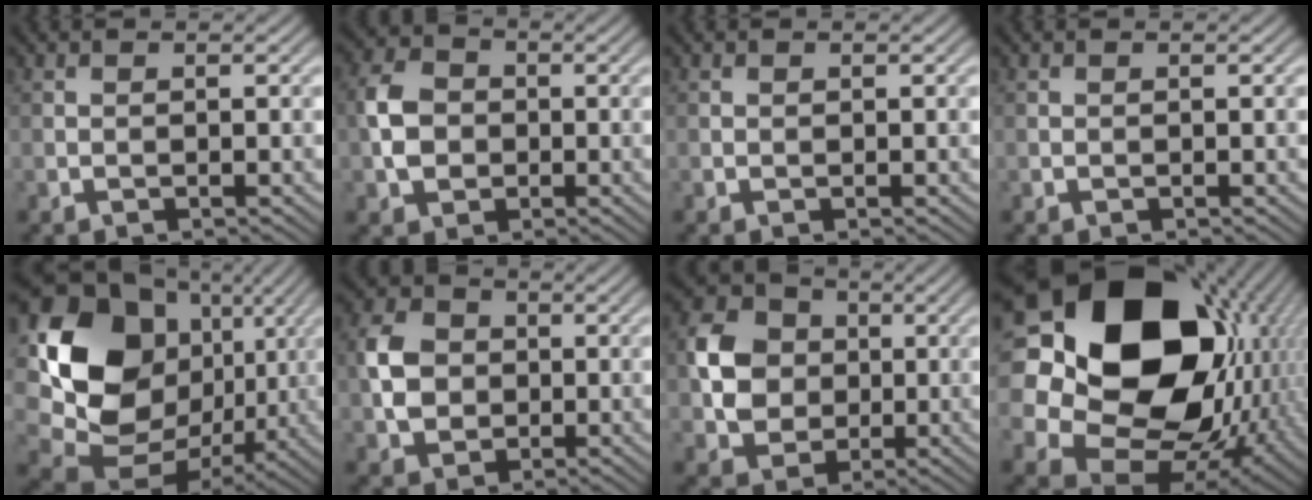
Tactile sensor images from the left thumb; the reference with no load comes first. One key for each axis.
{"total": 5.0, "fx": -0.5, "fy": 4.2, "fz": 2.7, "tx": -0.061, "ty": 0.004, "tz": -0.017}
{"total": 0.0}
{"total": 0.0}
{"total": 18.3, "fx": 3.6, "fy": 14.6, "fz": 10.5, "tx": -0.237, "ty": -0.017, "tz": 0.079}
{"total": 5.6, "fx": -0.1, "fy": 4.8, "fz": 3.0, "tx": -0.064, "ty": 0.006, "tz": -0.009}
{"total": 7.6, "fx": 0.4, "fy": 6.7, "fz": 3.6, "tx": -0.083, "ty": 0.008, "tz": 0.001}
{"total": 24.5, "fx": 6.2, "fy": 18.8, "fz": 14.4, "tx": -0.338, "ty": -0.034, "tz": 0.150}